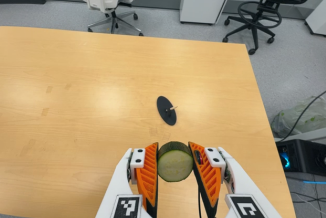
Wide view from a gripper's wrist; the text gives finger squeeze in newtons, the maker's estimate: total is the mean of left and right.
{"total": 11.1, "left": 9.6, "right": 12.5}